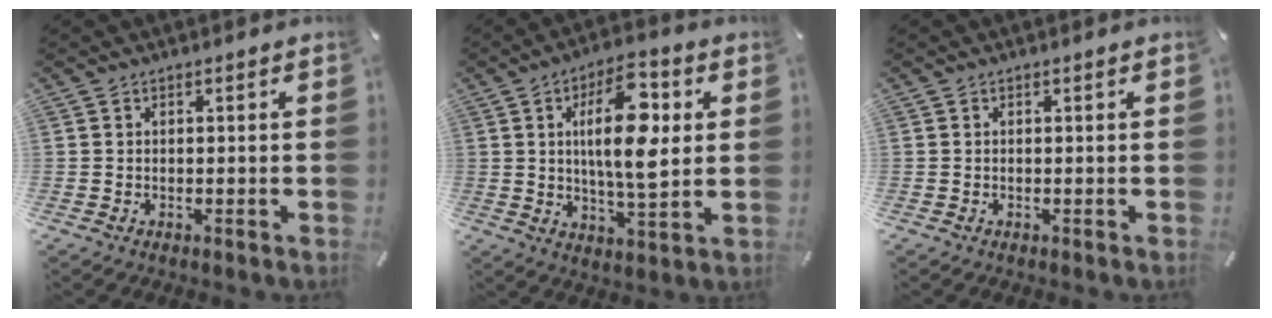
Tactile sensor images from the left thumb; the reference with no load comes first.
{"total": 15.4, "force": [3.5, 6.3, 13.6], "torque": [-0.242, -0.009, 0.048]}
{"total": 0.0}